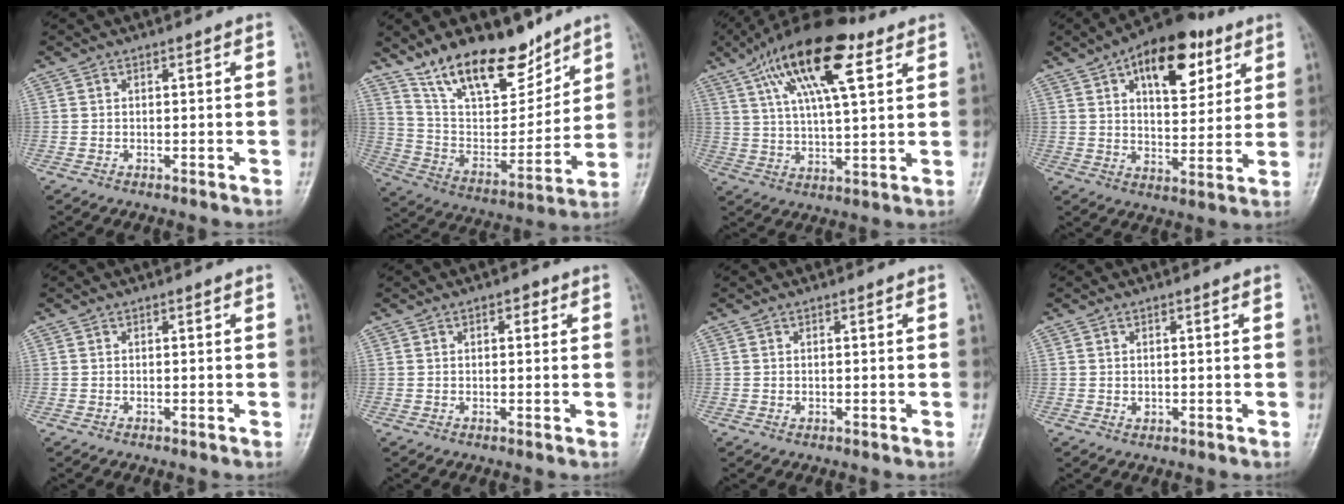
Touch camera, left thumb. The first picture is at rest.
{"total": 19.4, "force": [13.8, 8.9, 10.3], "torque": [-0.109, -0.077, 0.240]}
{"total": 18.8, "force": [9.2, 6.5, 15.1], "torque": [-0.250, -0.007, 0.157]}
{"total": 16.6, "force": [7.9, 8.5, 11.9], "torque": [-0.133, -0.018, 0.120]}
{"total": 0.0}
{"total": 1.9, "force": [0.8, 1.1, 1.3], "torque": [-0.009, 0.001, 0.009]}
{"total": 0.5, "force": [0.1, 0.3, 0.4], "torque": [-0.003, 0.000, 0.004]}
{"total": 1.0, "force": [0.2, 0.7, 0.7], "torque": [-0.009, -0.002, 0.007]}